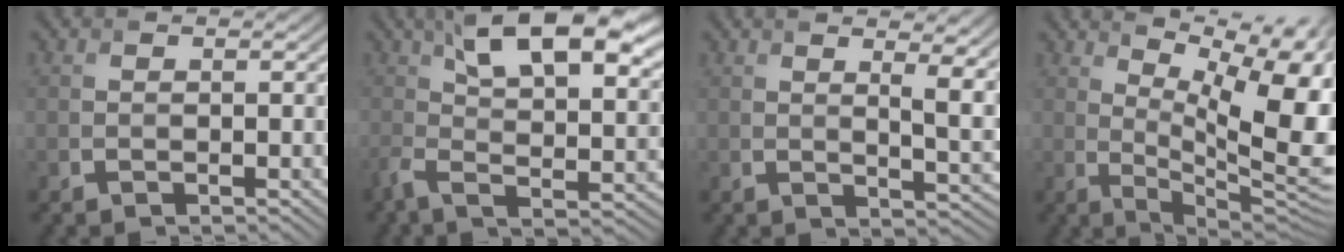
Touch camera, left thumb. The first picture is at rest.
{"total": 13.3, "force": [4.6, 5.2, 11.3], "torque": [-0.216, -0.010, 0.082]}
{"total": 7.7, "force": [3.0, 2.5, 6.7], "torque": [-0.078, 0.008, 0.044]}
{"total": 15.7, "force": [4.3, 5.8, 14.0], "torque": [-0.192, 0.023, 0.080]}